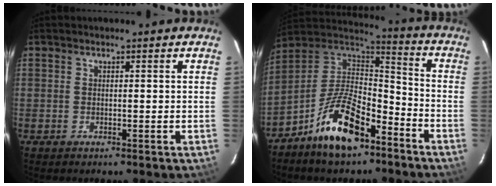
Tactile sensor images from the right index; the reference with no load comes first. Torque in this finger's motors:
{"motor_torque": [0.61, -0.62, 0.87, 0.21]}